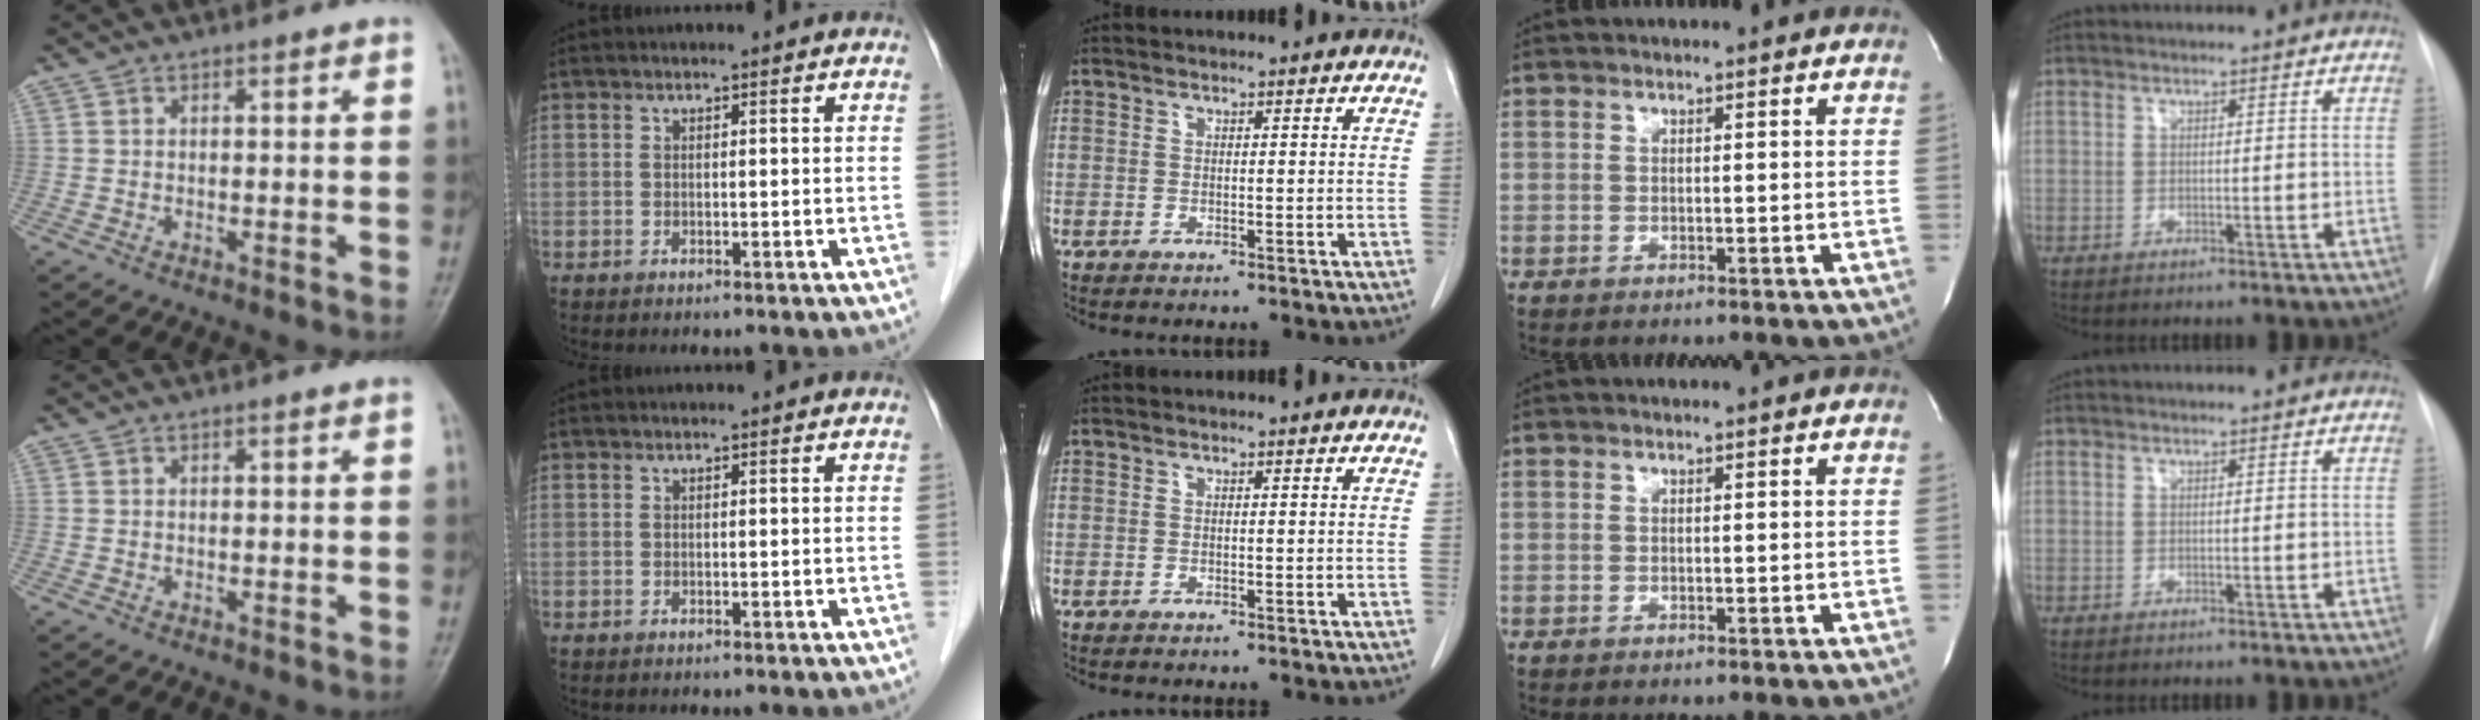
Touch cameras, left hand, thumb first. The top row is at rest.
{}